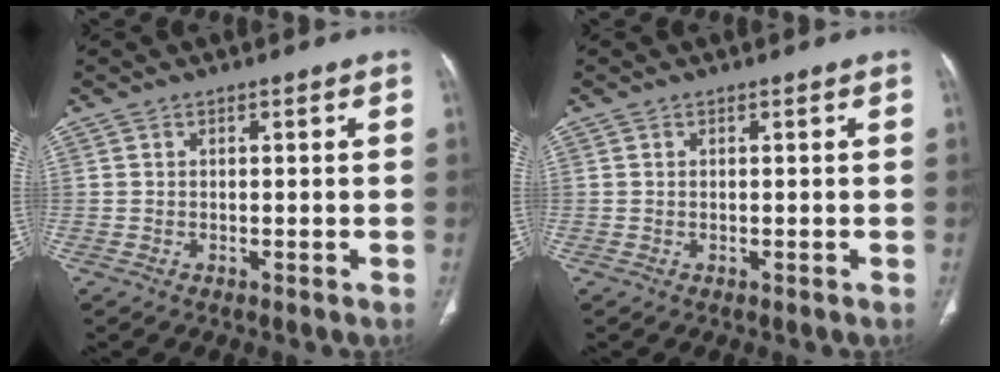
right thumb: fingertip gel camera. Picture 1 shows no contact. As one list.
[{"total": 0.0}]